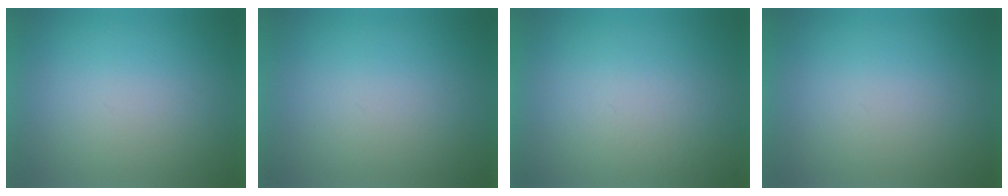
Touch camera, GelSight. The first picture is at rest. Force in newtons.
{"total": 0.0}
{"total": 4.2}
{"total": 0.0}